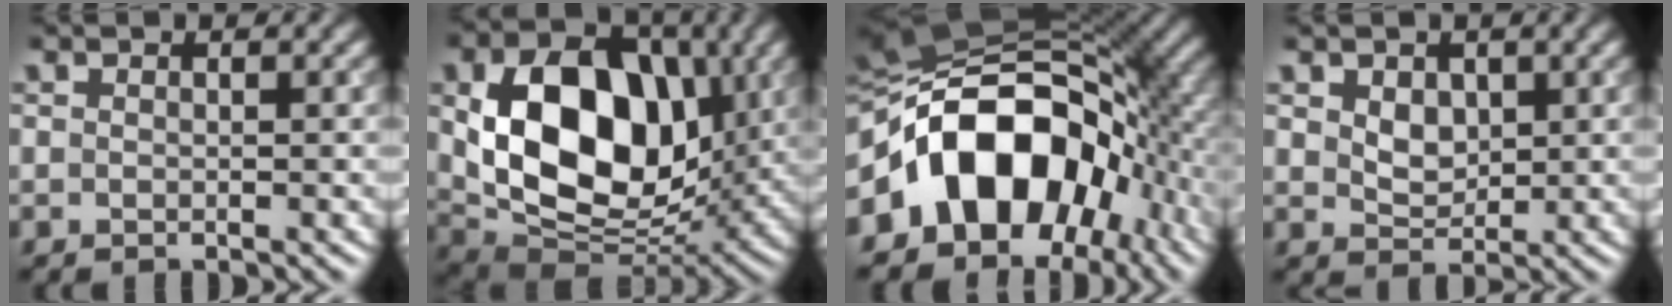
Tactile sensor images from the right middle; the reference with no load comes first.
{"total": 12.5, "force": [1.3, 8.6, 8.9], "torque": [-0.150, -0.009, 0.024]}
{"total": 14.2, "force": [-4.8, 9.4, 9.5], "torque": [-0.127, 0.019, -0.106]}
{"total": 2.4, "force": [0.8, 1.7, 1.4], "torque": [-0.030, -0.003, 0.015]}